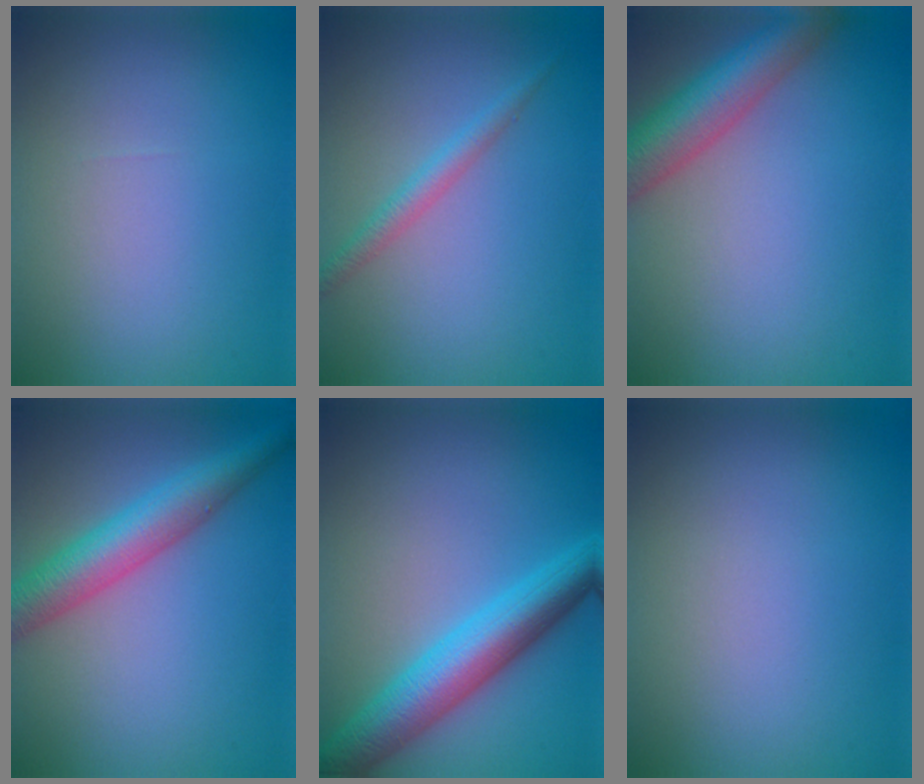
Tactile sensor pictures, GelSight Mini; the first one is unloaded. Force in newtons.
{"total": 1.9, "press": 1.9, "slide": 0.1}
{"total": 6.0, "press": 6.0, "slide": 0.4}
{"total": 5.8, "press": 5.8, "slide": 0.1}
{"total": 7.0, "press": 7.0, "slide": 0.2}
{"total": 0.0}